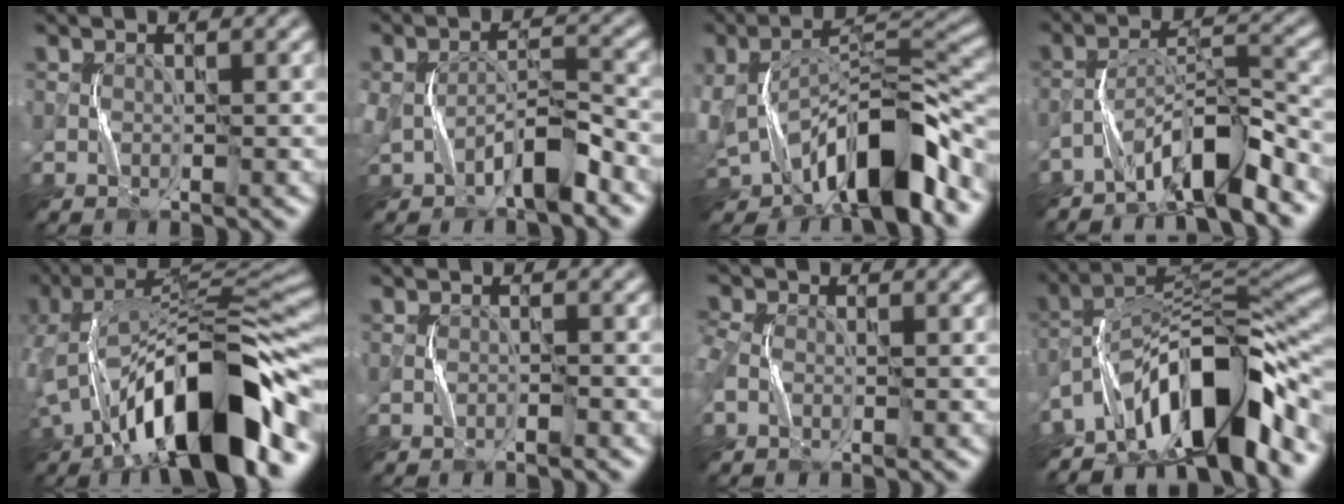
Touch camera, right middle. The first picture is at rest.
{"total": 5.0, "force": [-2.2, 2.4, 3.9], "torque": [-0.073, 0.005, -0.038]}
{"total": 11.9, "force": [-4.8, 5.2, 9.5], "torque": [-0.151, 0.012, -0.090]}
{"total": 6.3, "force": [-4.6, 1.1, 4.1], "torque": [-0.068, 0.013, -0.083]}
{"total": 13.7, "force": [-5.7, 4.3, 11.8], "torque": [-0.186, 0.027, -0.095]}
{"total": 0.7, "force": [-0.6, 0.0, 0.3], "torque": [-0.006, 0.006, -0.012]}
{"total": 2.0, "force": [-0.6, 1.4, 1.3], "torque": [-0.041, -0.001, -0.019]}
{"total": 12.0, "force": [-7.0, 3.9, 8.9], "torque": [-0.127, 0.019, -0.133]}